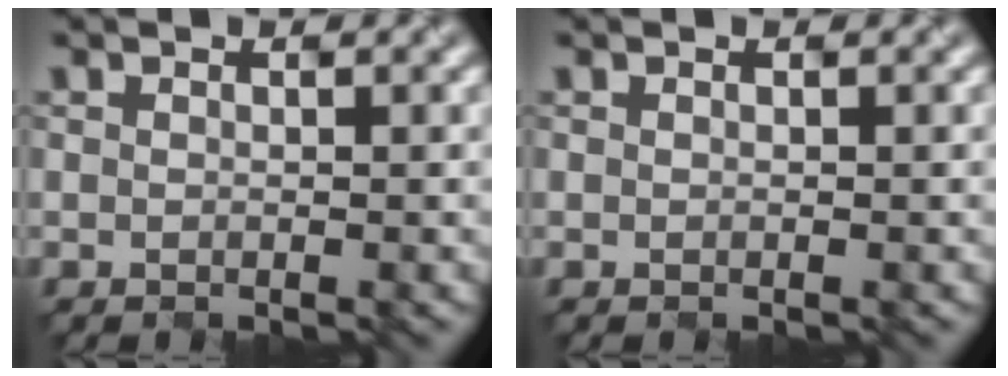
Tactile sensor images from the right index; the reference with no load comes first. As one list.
[{"total": 0.0}]